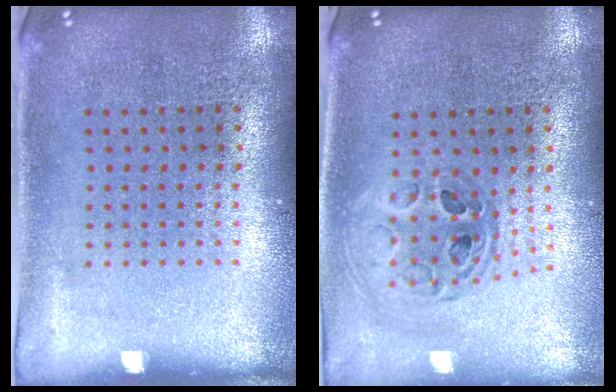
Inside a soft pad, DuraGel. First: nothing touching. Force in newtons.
{"total": 1.0, "press": 0.9, "slide": 0.3}